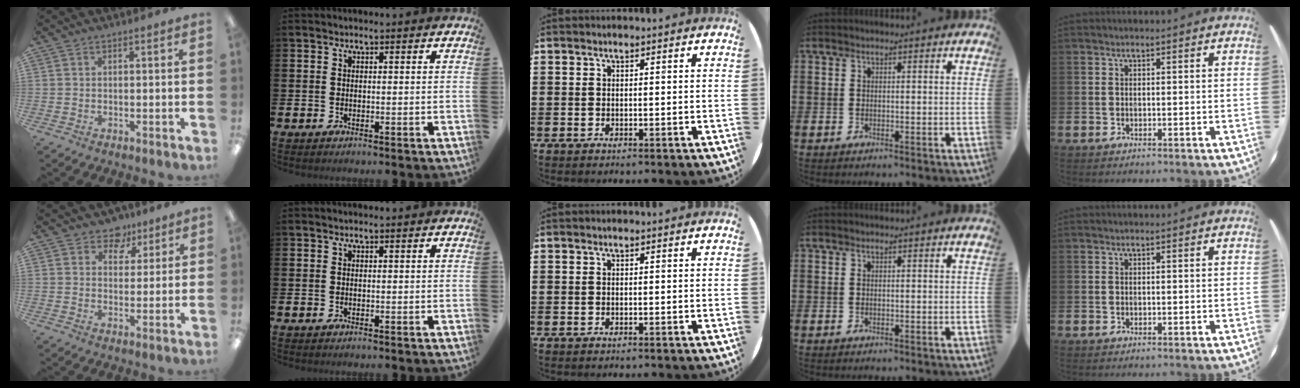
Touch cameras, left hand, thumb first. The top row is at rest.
{"thumb": {"total": 7.4, "force": [5.1, 4.9, 1.9], "torque": [-0.019, -0.029, 0.091]}}